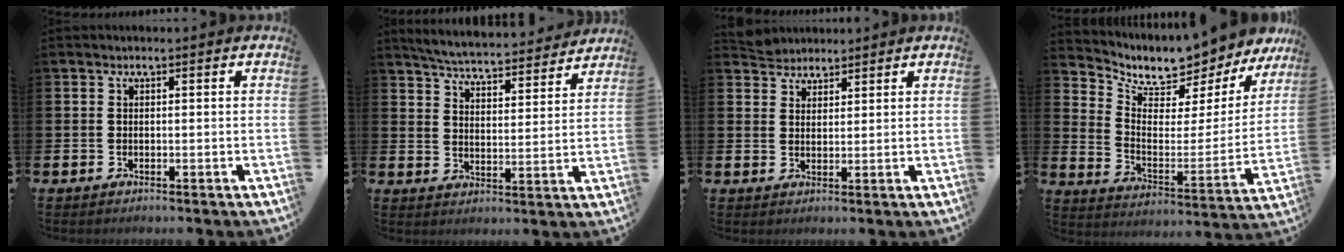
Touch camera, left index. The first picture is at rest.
{"total": 5.7, "force": [5.6, 0.4, 1.0], "torque": [-0.045, -0.041, 0.096]}
{"total": 3.2, "force": [3.0, 0.9, -0.5], "torque": [0.007, -0.009, 0.056]}
{"total": 7.6, "force": [6.9, 2.8, 1.6], "torque": [-0.068, -0.054, 0.116]}